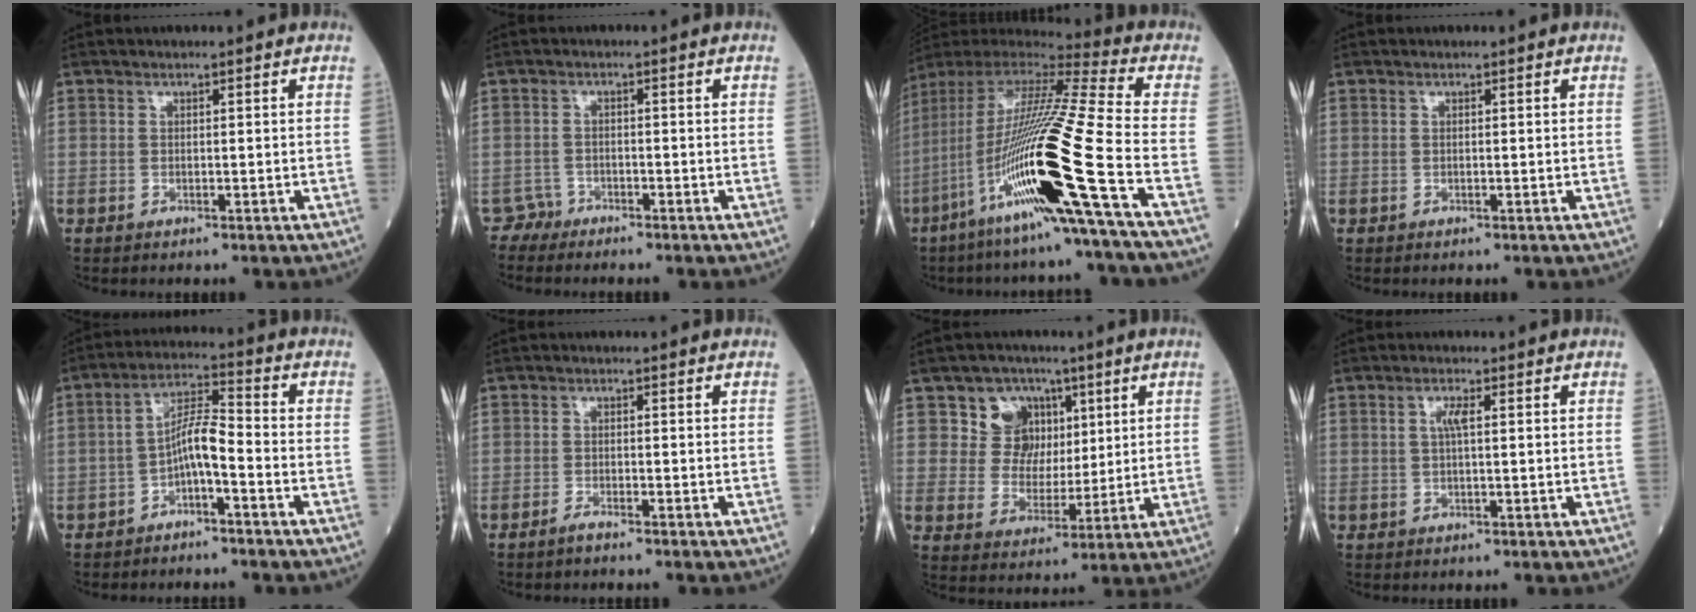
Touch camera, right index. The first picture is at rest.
{"total": 1.7, "force": [-1.4, 0.2, -0.9], "torque": [0.026, -0.003, -0.027]}
{"total": 25.6, "force": [-9.4, -1.0, 23.8], "torque": [-0.457, -0.038, -0.180]}
{"total": 0.0}
{"total": 5.7, "force": [-2.3, 1.0, 5.2], "torque": [-0.099, 0.019, -0.041]}
{"total": 1.4, "force": [-1.2, -0.1, 0.6], "torque": [-0.020, -0.002, -0.022]}
{"total": 7.9, "force": [3.7, 6.8, 1.5], "torque": [-0.022, 0.023, 0.068]}
{"total": 1.7, "force": [0.4, 0.2, 1.6], "torque": [-0.035, 0.003, 0.006]}